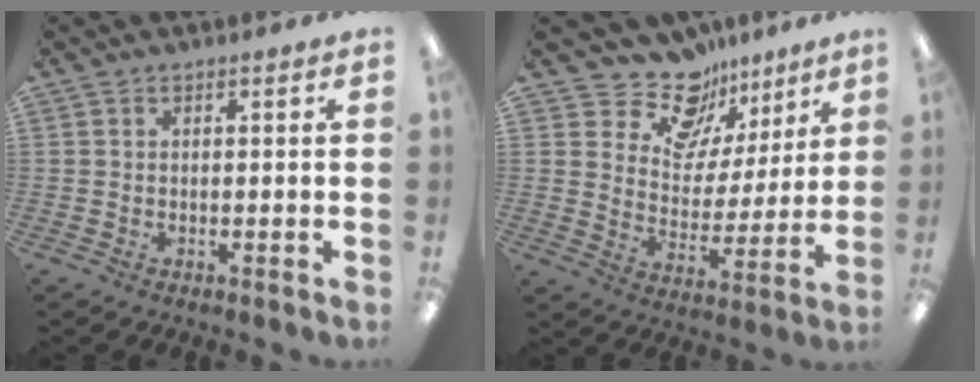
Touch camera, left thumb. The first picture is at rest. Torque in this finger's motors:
{"motor_torque": [0.11, 0.10, -0.57, 0.12, -0.04]}